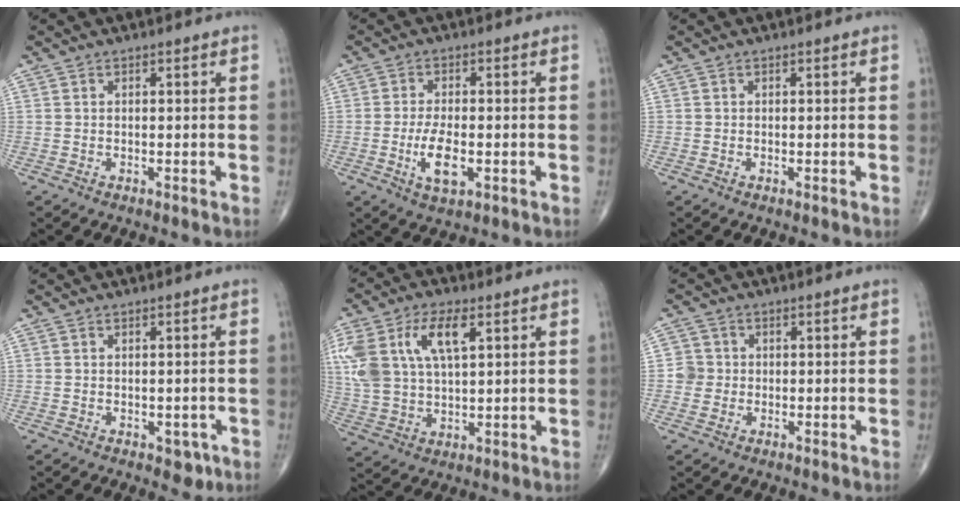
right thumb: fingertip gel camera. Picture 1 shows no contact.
{"total": 6.4, "force": [-1.6, 2.7, 5.6], "torque": [-0.106, -0.002, -0.026]}
{"total": 0.0}
{"total": 2.5, "force": [-1.0, 1.6, 1.6], "torque": [-0.004, 0.002, -0.008]}
{"total": 16.0, "force": [5.6, 8.2, 12.6], "torque": [-0.271, 0.005, 0.110]}
{"total": 2.9, "force": [-0.1, 2.9, 0.2], "torque": [0.022, 0.009, -0.006]}